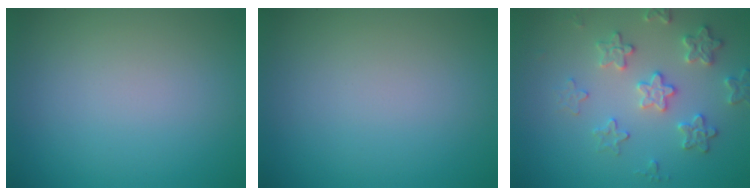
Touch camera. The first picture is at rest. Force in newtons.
{"total": 0.0}
{"total": 3.6, "press": 3.4, "slide": 1.2}